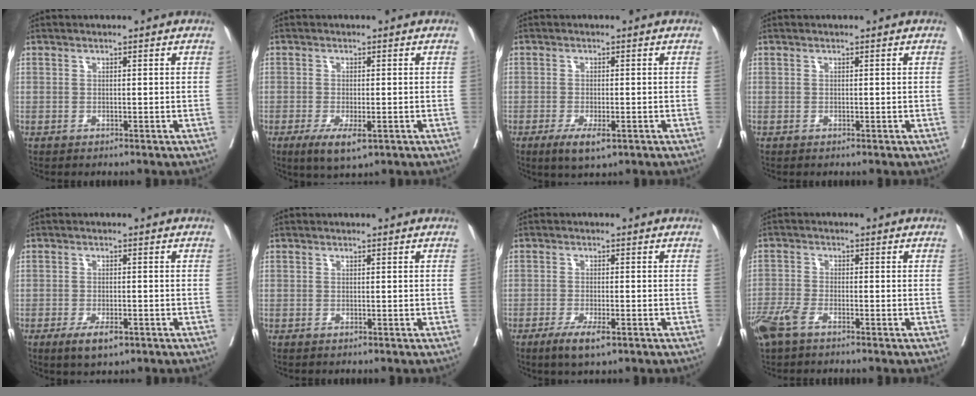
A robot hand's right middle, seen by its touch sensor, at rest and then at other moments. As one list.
[{"total": 5.1, "force": [-2.5, 1.5, 4.1], "torque": [-0.071, -0.012, -0.035]}, {"total": 4.4, "force": [-2.3, 1.3, 3.5], "torque": [-0.061, -0.008, -0.032]}, {"total": 0.0}, {"total": 4.4, "force": [-2.5, 1.5, 3.2], "torque": [-0.057, -0.005, -0.036]}, {"total": 0.0}, {"total": 4.5, "force": [-2.7, 1.0, 3.5], "torque": [-0.065, -0.008, -0.043]}, {"total": 5.3, "force": [-3.6, 1.7, 3.4], "torque": [-0.081, -0.008, -0.073]}]